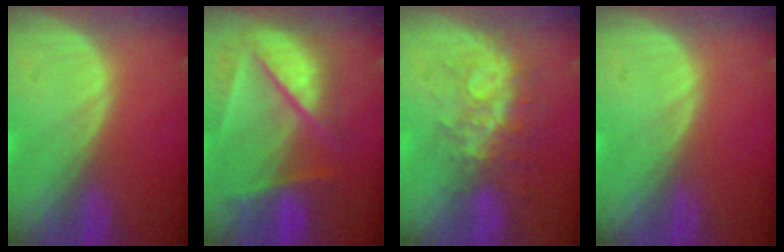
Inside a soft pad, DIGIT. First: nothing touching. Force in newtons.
{"total": 9.8, "press": 8.4, "slide": 4.9}
{"total": 8.4, "press": 7.0, "slide": 4.7}
{"total": 0.0}